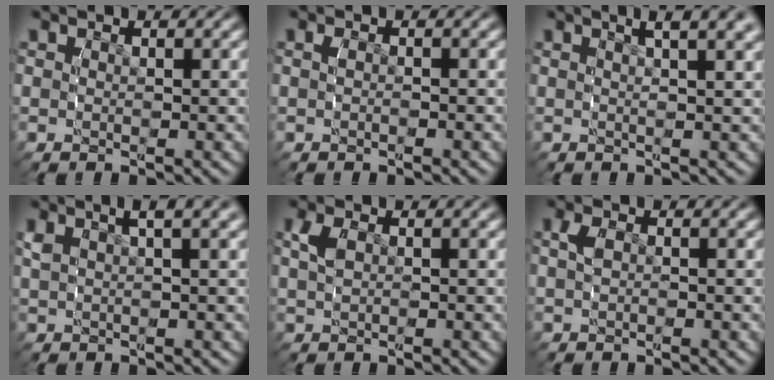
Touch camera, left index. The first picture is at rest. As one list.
[{"total": 1.0, "force": [-0.9, 0.1, 0.3], "torque": [-0.009, 0.002, -0.015]}, {"total": 4.2, "force": [2.5, 1.1, 3.2], "torque": [-0.047, 0.013, 0.034]}, {"total": 3.6, "force": [1.4, 1.5, 3.0], "torque": [-0.057, 0.015, 0.021]}, {"total": 1.6, "force": [-0.6, 1.0, 1.1], "torque": [-0.035, 0.001, -0.009]}, {"total": 1.5, "force": [-0.9, 0.7, 0.8], "torque": [-0.024, 0.001, -0.015]}]